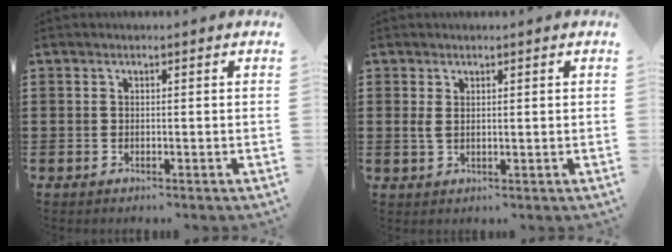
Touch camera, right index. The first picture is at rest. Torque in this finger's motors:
{"motor_torque": [-0.03, 0.15, 0.05, 0.01]}